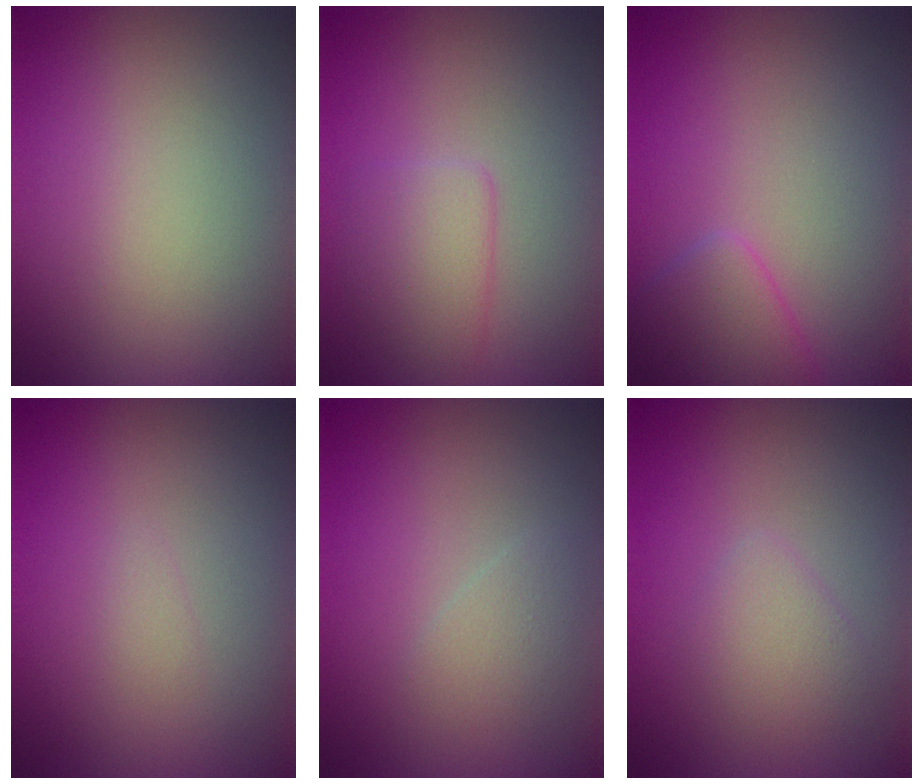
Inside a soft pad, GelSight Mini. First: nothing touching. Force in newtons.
{"total": 2.4, "press": 2.3, "slide": 0.2}
{"total": 2.6, "press": 2.6, "slide": 0.1}
{"total": 0.5, "press": 0.5, "slide": 0.1}
{"total": 1.4, "press": 1.4, "slide": 0.0}
{"total": 1.8, "press": 1.8, "slide": 0.1}